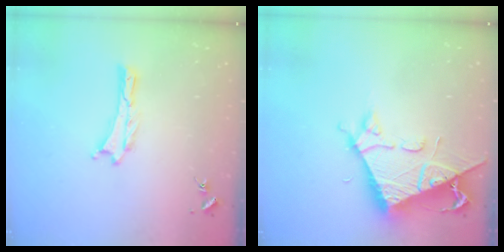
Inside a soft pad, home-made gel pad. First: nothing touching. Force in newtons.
{"total": 8.4, "press": 8.3, "slide": 0.8}